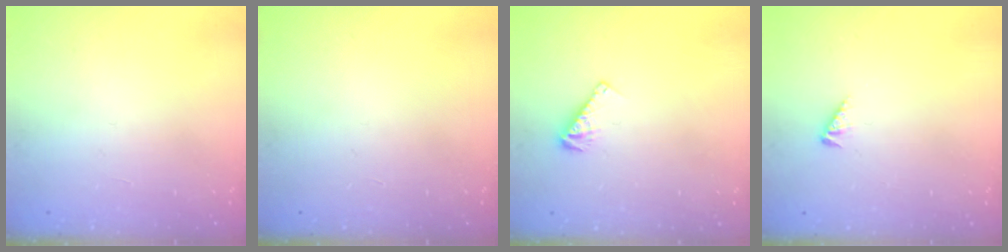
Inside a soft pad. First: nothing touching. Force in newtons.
{"total": 0.0}
{"total": 5.3, "press": 5.3, "slide": 0.4}
{"total": 2.1, "press": 2.1, "slide": 0.4}